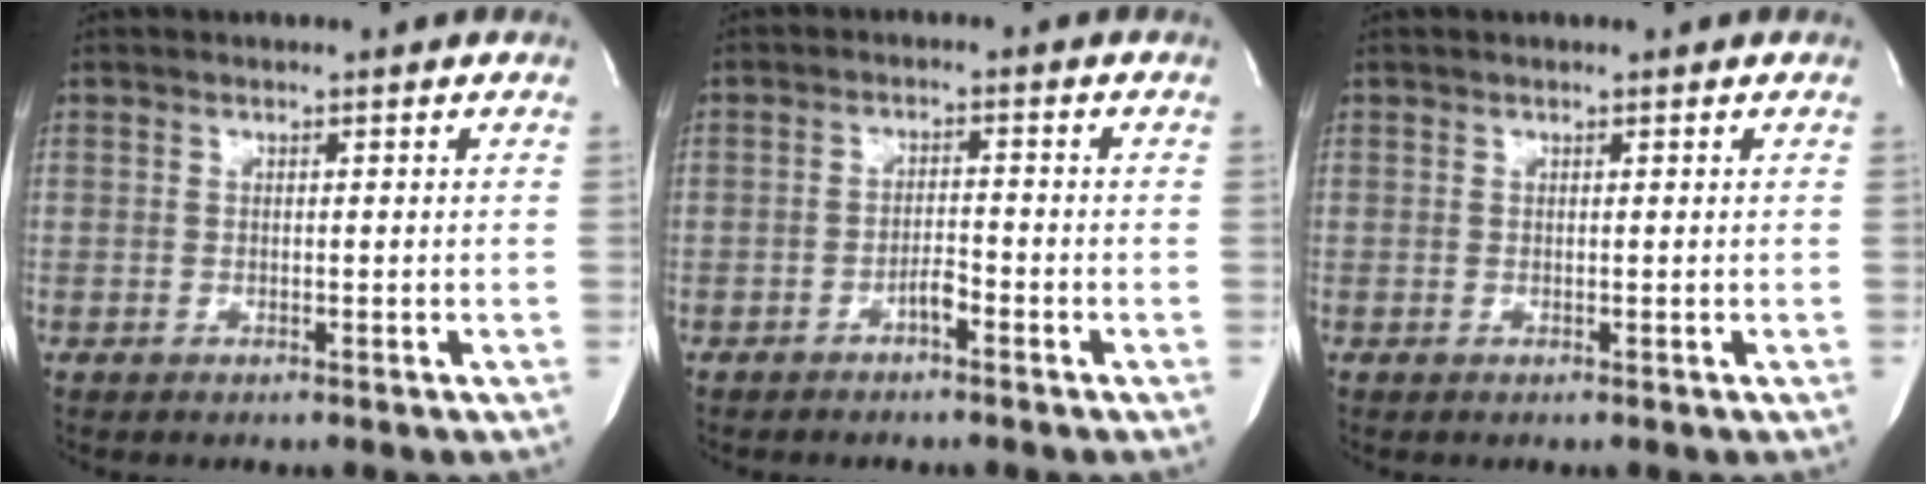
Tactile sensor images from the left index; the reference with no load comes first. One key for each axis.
{"total": 2.2, "fx": -1.7, "fy": 0.4, "fz": 1.4, "tx": -0.026, "ty": 0.000, "tz": -0.028}
{"total": 0.8, "fx": 0.7, "fy": 0.0, "fz": 0.3, "tx": -0.006, "ty": 0.011, "tz": 0.013}